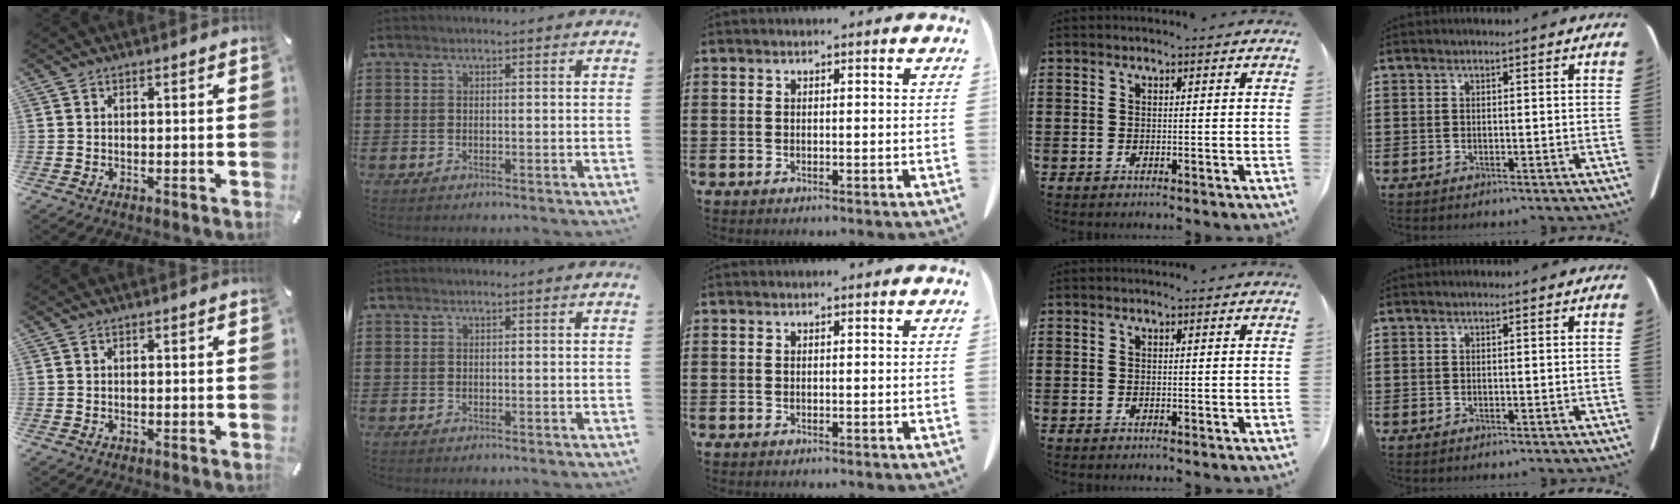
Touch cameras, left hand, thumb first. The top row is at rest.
{}